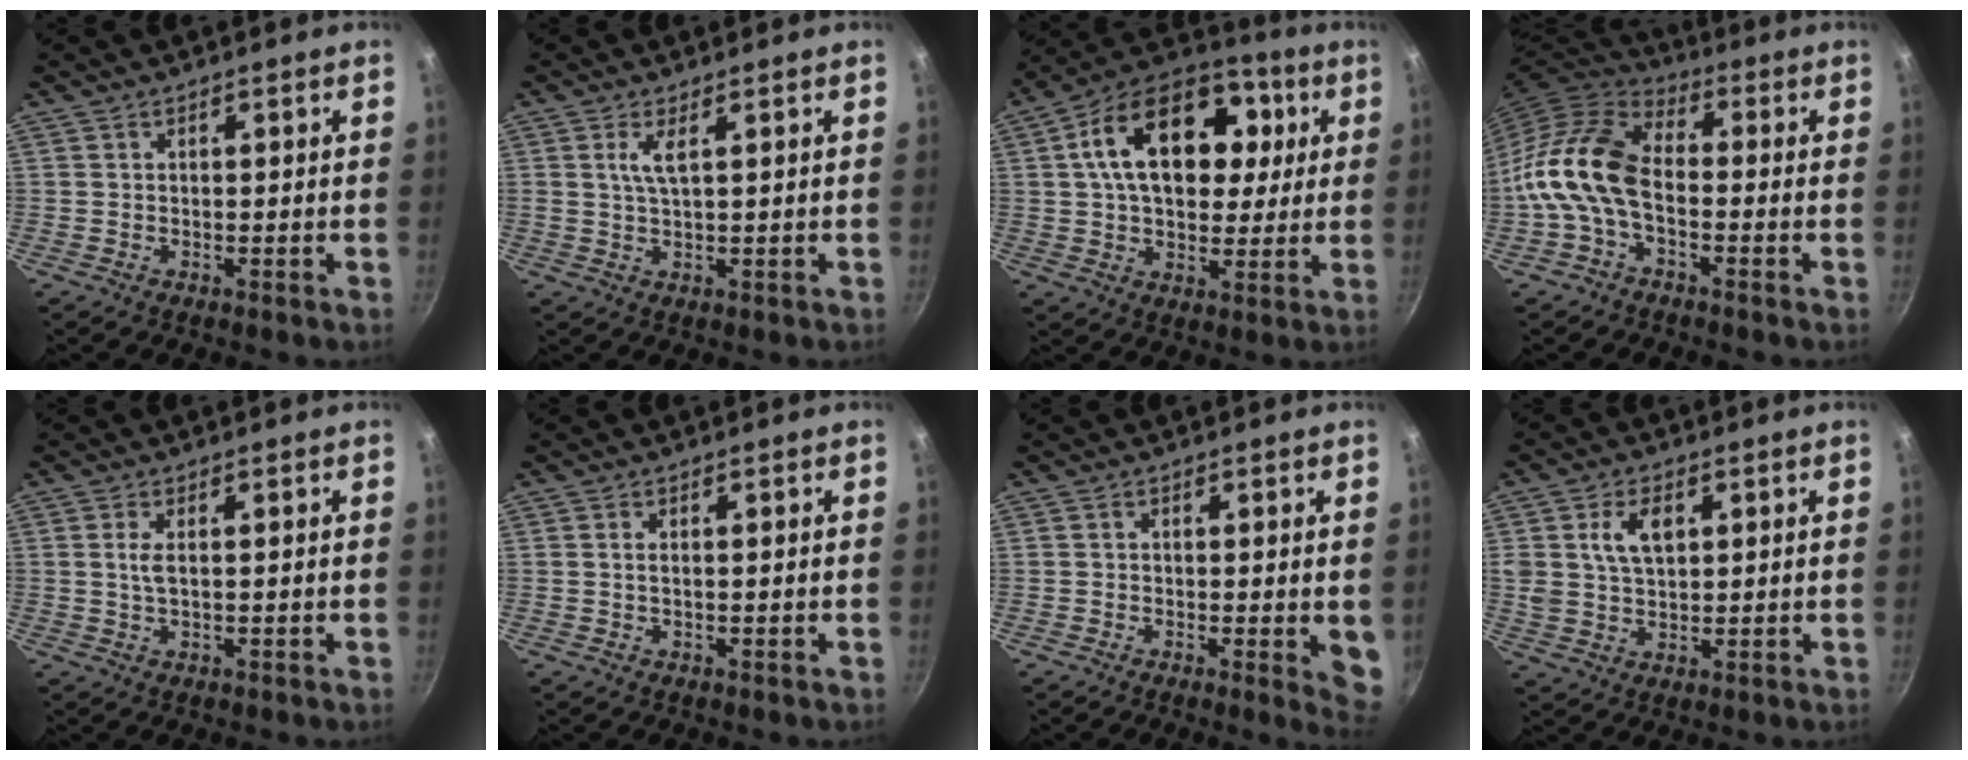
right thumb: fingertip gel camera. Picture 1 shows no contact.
{"total": 3.2, "force": [1.2, 0.8, 2.9], "torque": [-0.062, -0.005, 0.026]}
{"total": 21.9, "force": [5.2, 14.5, 15.5], "torque": [-0.231, 0.013, 0.065]}
{"total": 12.7, "force": [-2.8, 7.6, 9.8], "torque": [-0.183, 0.039, -0.073]}
{"total": 2.5, "force": [0.5, 0.9, 2.2], "torque": [-0.049, 0.000, 0.010]}
{"total": 1.0, "force": [0.2, 0.4, 0.9], "torque": [-0.018, 0.000, 0.002]}
{"total": 4.7, "force": [-0.3, 1.6, 4.4], "torque": [-0.043, -0.006, -0.005]}
{"total": 7.2, "force": [2.3, 4.6, 5.1], "torque": [-0.083, -0.007, 0.042]}